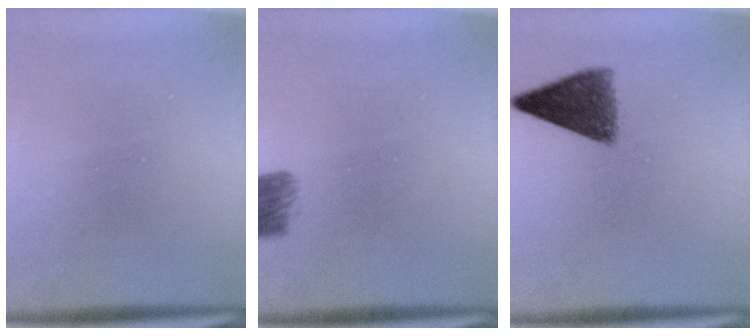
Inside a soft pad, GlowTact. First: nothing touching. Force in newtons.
{"total": 3.9}
{"total": 6.8}